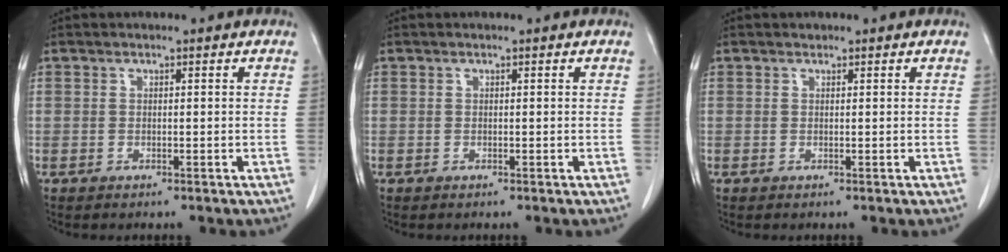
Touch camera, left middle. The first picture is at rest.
{"total": 0.0}
{"total": 0.0}